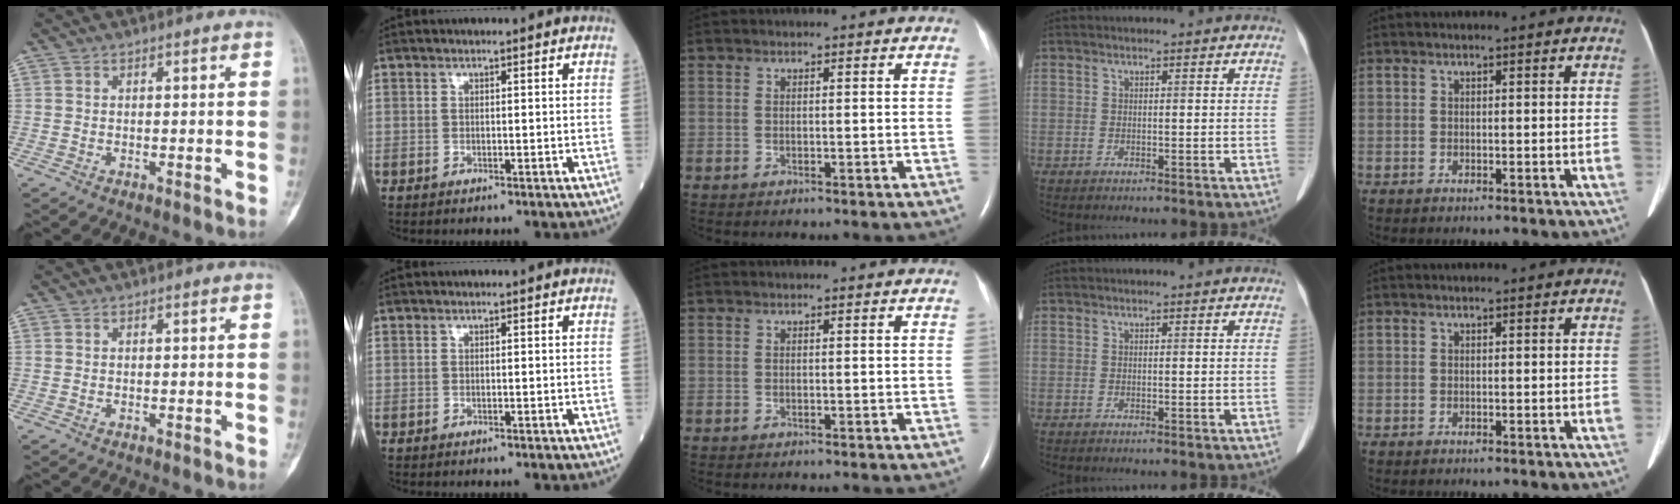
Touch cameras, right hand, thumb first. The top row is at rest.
{}